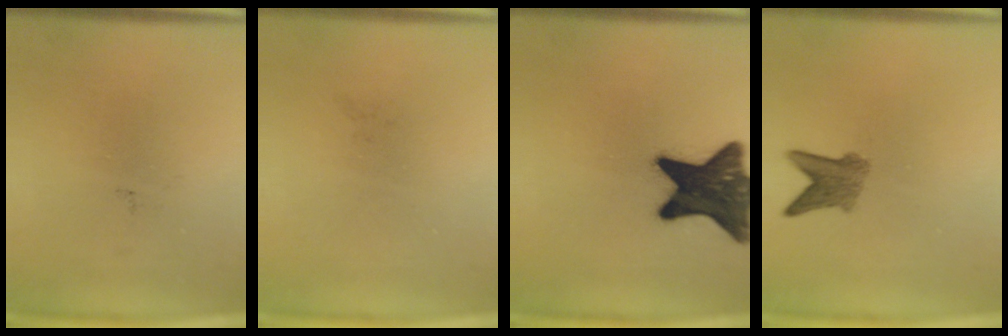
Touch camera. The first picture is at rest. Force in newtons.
{"total": 0.0}
{"total": 15.8}
{"total": 3.7}